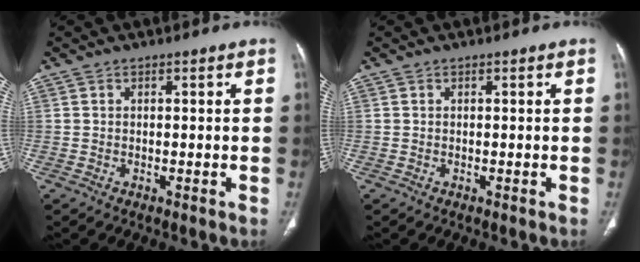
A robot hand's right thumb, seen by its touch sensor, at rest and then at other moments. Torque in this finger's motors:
{"motor_torque": [-0.06, 0.06, -0.17, 0.13, 0.00]}